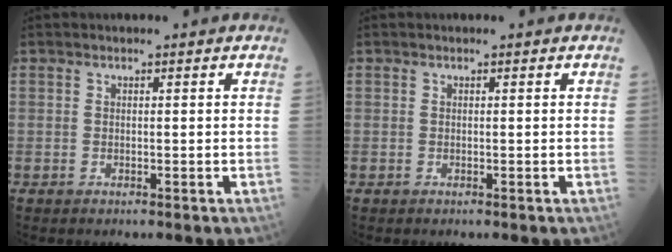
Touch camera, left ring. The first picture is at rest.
{"total": 0.0}